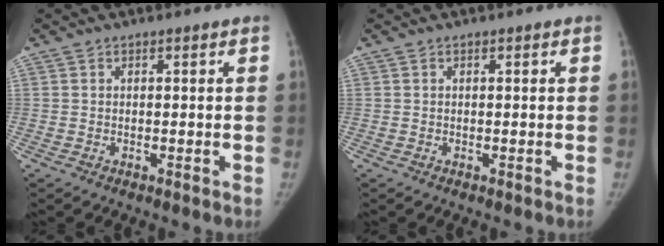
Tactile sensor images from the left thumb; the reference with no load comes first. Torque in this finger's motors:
{"motor_torque": [0.00, 0.00, 0.23, -0.20, 0.00]}